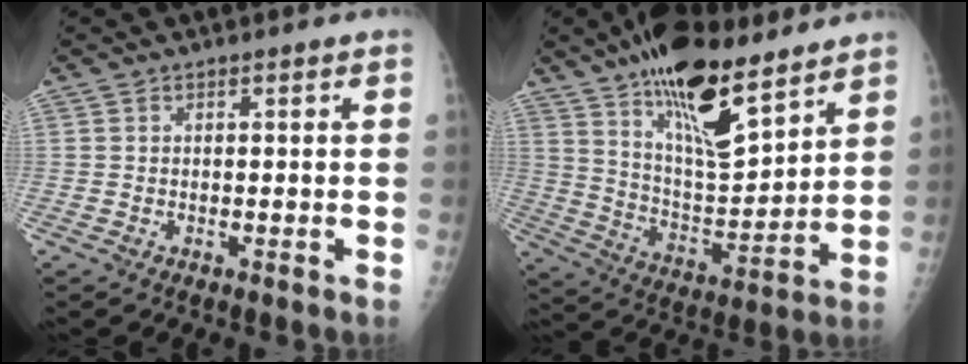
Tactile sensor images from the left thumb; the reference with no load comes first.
{"total": 19.3, "force": [12.9, 6.7, 12.7], "torque": [-0.184, -0.076, 0.227]}